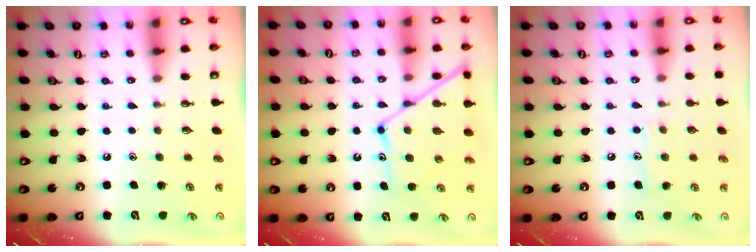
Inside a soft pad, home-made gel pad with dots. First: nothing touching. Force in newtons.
{"total": 12.3, "press": 12.3, "slide": 1.0}
{"total": 7.0, "press": 6.9, "slide": 0.6}